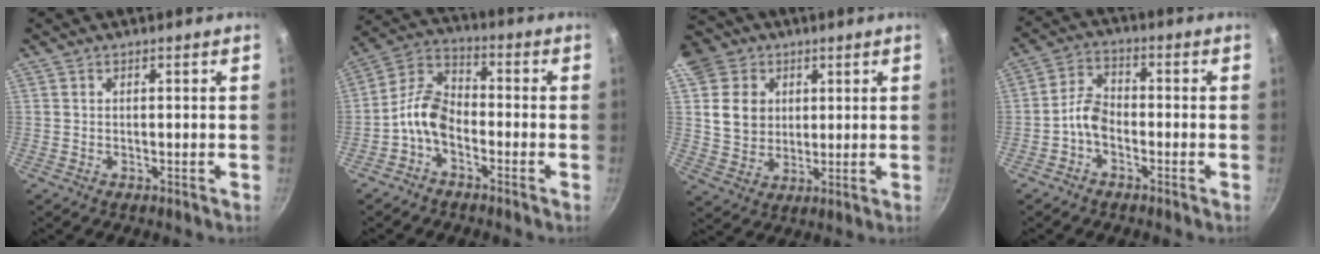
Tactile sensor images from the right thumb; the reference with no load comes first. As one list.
[{"total": 8.2, "force": [-3.3, 4.9, 5.6], "torque": [-0.104, 0.047, -0.082]}, {"total": 12.3, "force": [3.9, 10.6, 4.9], "torque": [-0.063, -0.002, 0.072]}, {"total": 5.0, "force": [-2.3, 3.0, 3.3], "torque": [-0.057, 0.033, -0.055]}]